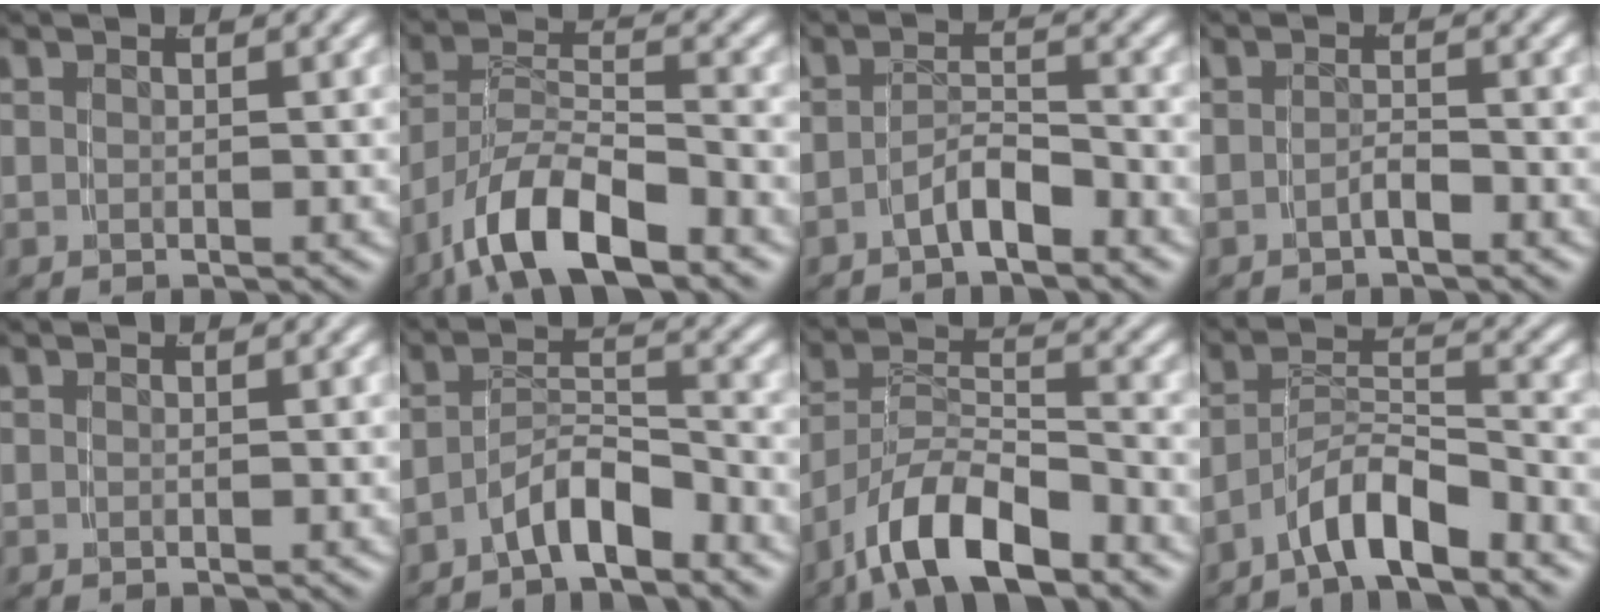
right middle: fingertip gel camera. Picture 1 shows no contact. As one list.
[{"total": 6.3, "force": [-3.5, 3.0, 4.3], "torque": [-0.082, -0.017, -0.052]}, {"total": 2.9, "force": [-2.5, 0.6, 1.3], "torque": [-0.013, 0.000, -0.044]}, {"total": 1.5, "force": [-1.3, 0.2, 0.7], "torque": [-0.010, 0.003, -0.027]}, {"total": 0.0}, {"total": 3.9, "force": [-3.0, 1.2, 2.1], "torque": [-0.023, 0.005, -0.055]}, {"total": 6.4, "force": [-4.0, 3.1, 4.0], "torque": [-0.071, -0.012, -0.067]}, {"total": 4.5, "force": [-3.2, 1.5, 2.8], "torque": [-0.037, 0.006, -0.057]}]